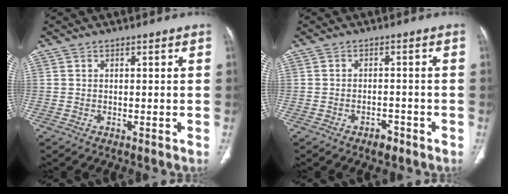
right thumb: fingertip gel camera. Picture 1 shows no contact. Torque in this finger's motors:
{"motor_torque": [-0.18, 0.04, -0.22, 0.02, 0.05]}